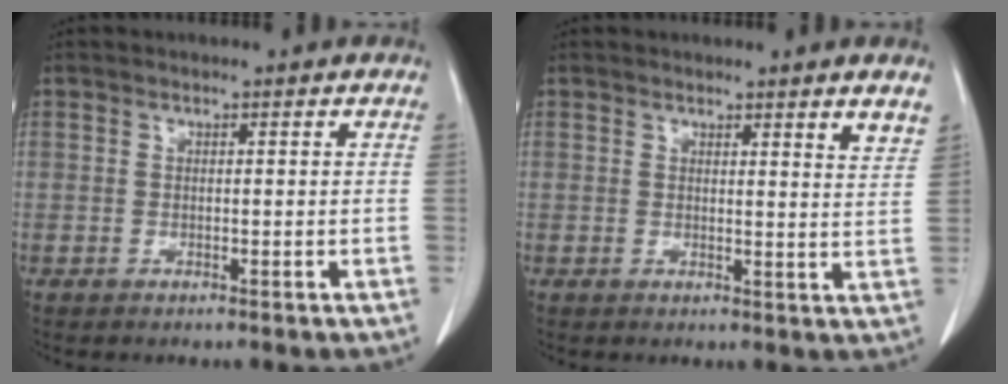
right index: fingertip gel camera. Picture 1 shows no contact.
{"total": 3.8, "force": [3.1, 0.2, 2.1], "torque": [-0.028, -0.021, 0.029]}